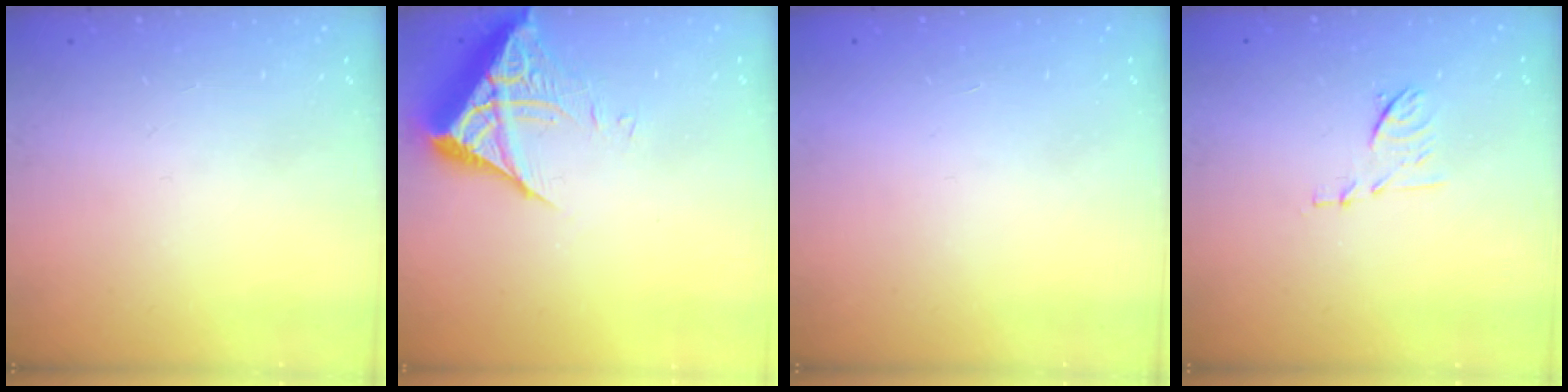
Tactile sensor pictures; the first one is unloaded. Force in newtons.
{"total": 7.2, "press": 7.2, "slide": 0.6}
{"total": 1.7, "press": 1.7, "slide": 0.1}
{"total": 6.9, "press": 6.8, "slide": 1.0}